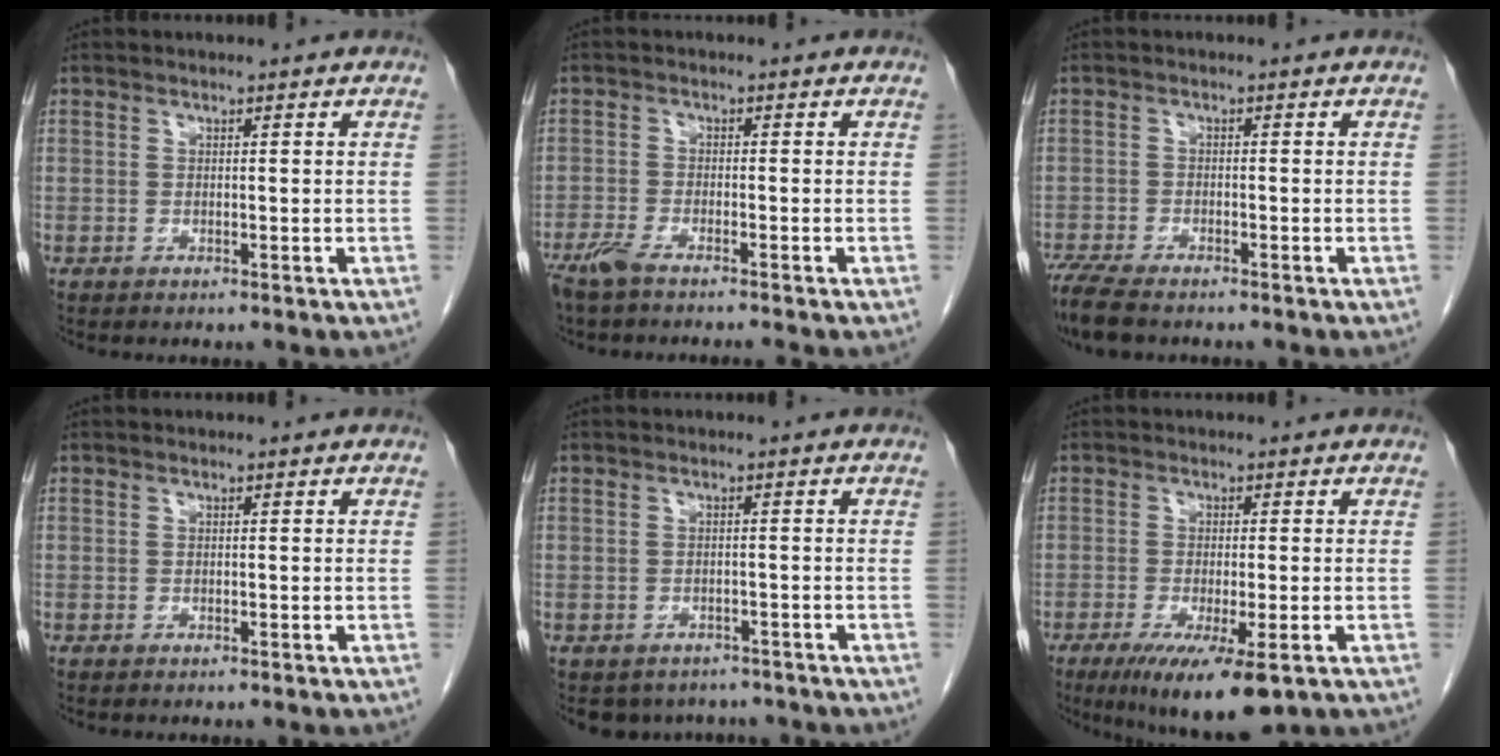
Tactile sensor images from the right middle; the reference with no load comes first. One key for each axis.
{"total": 4.6, "fx": -3.7, "fy": 0.1, "fz": 2.6, "tx": -0.048, "ty": -0.009, "tz": -0.068}
{"total": 6.4, "fx": -5.2, "fy": 1.5, "fz": 3.3, "tx": -0.062, "ty": -0.016, "tz": -0.091}
{"total": 0.0}
{"total": 5.8, "fx": -5.0, "fy": 3.0, "fz": 0.5, "tx": 0.006, "ty": 0.008, "tz": -0.060}
{"total": 10.0, "fx": -5.8, "fy": 1.8, "fz": 7.9, "tx": -0.124, "ty": -0.027, "tz": -0.091}